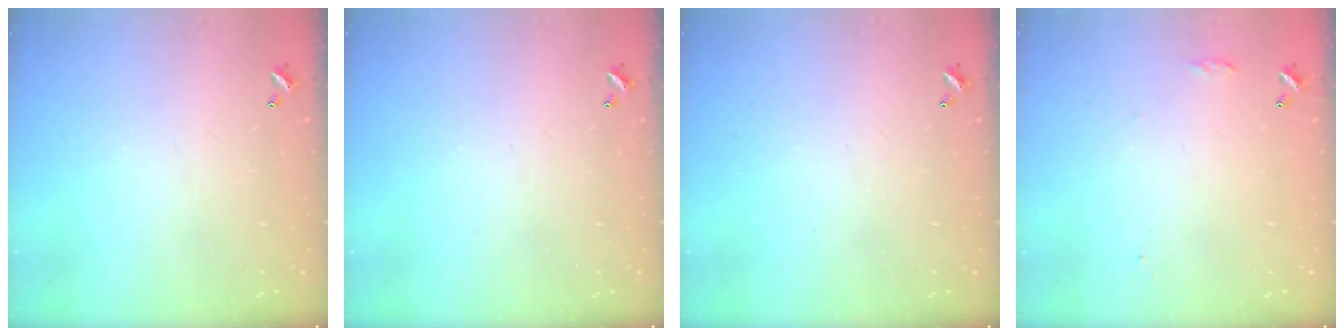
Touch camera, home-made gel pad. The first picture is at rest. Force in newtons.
{"total": 0.0}
{"total": 0.0}
{"total": 6.3, "press": 6.3, "slide": 0.8}